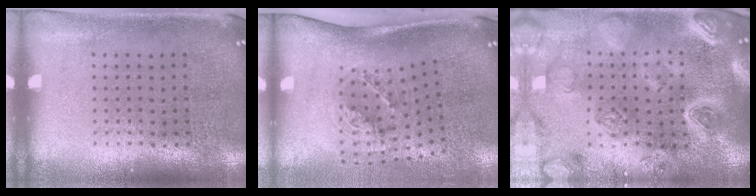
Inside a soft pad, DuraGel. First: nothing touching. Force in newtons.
{"total": 2.0, "press": 1.3, "slide": 1.6}
{"total": 4.6, "press": 4.0, "slide": 2.2}